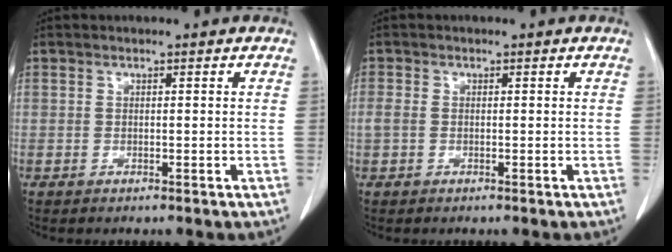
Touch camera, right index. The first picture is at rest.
{"total": 1.4, "force": [-0.1, 1.0, 0.9], "torque": [-0.032, 0.008, -0.001]}